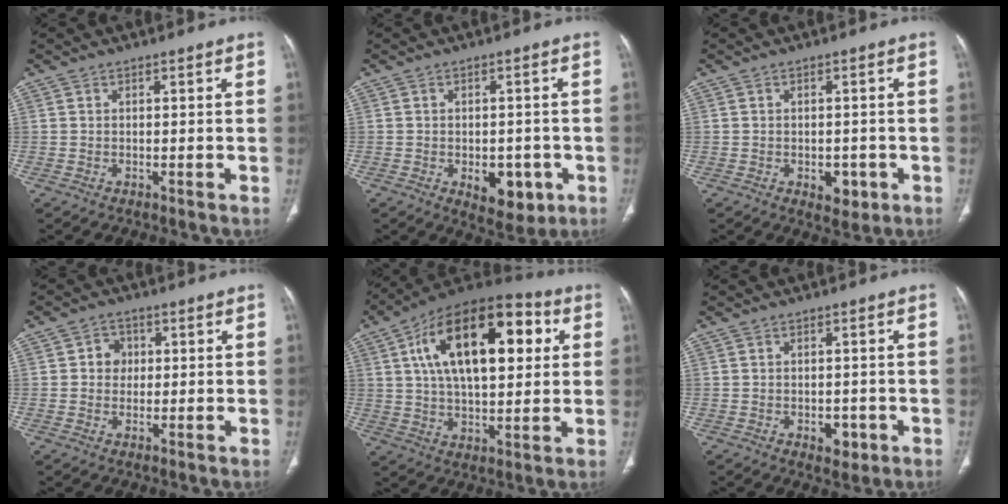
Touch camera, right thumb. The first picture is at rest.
{"total": 7.7, "force": [-2.6, 4.6, 5.6], "torque": [-0.046, 0.005, -0.021]}
{"total": 4.0, "force": [-1.4, 2.6, 2.7], "torque": [-0.020, 0.002, -0.010]}
{"total": 3.7, "force": [0.6, 3.3, 1.6], "torque": [-0.002, 0.005, 0.005]}
{"total": 24.8, "force": [6.7, 12.3, 20.5], "torque": [-0.314, 0.015, 0.100]}
{"total": 3.5, "force": [-1.3, 2.3, 2.3], "torque": [-0.016, 0.003, -0.010]}